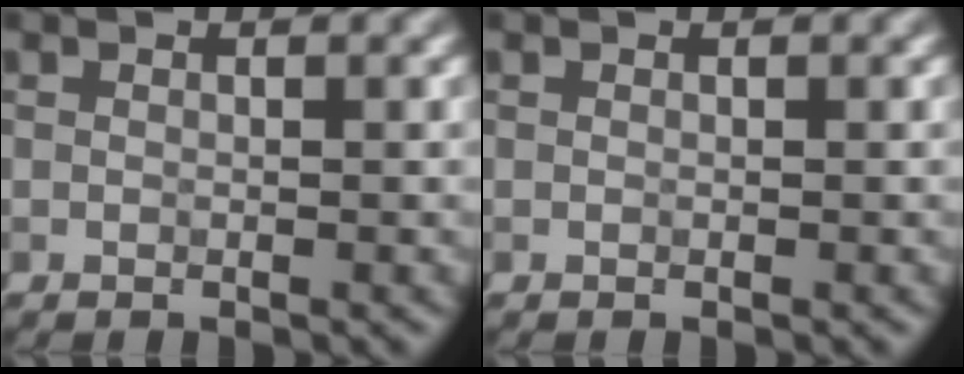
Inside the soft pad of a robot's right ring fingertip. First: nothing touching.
{"total": 0.0}